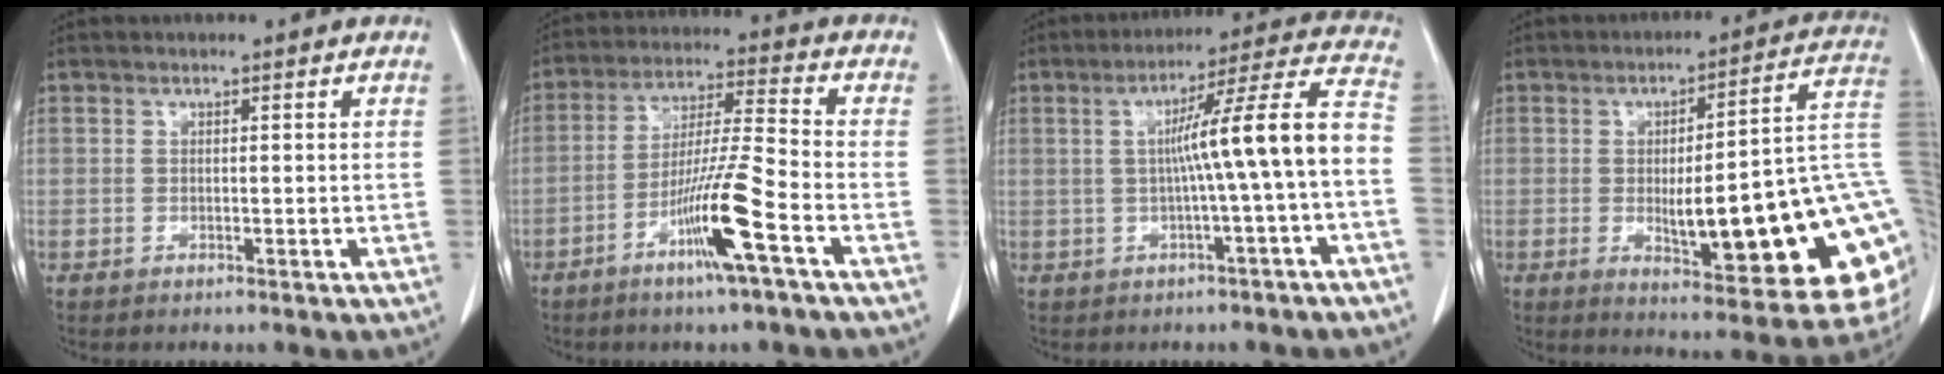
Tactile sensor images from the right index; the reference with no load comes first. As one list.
[{"total": 11.0, "force": [-5.3, -0.8, 9.6], "torque": [-0.184, -0.008, -0.099]}, {"total": 11.7, "force": [-1.3, -1.1, 11.6], "torque": [-0.164, 0.027, -0.019]}, {"total": 25.0, "force": [-3.2, 3.8, 24.5], "torque": [-0.238, 0.008, -0.035]}]